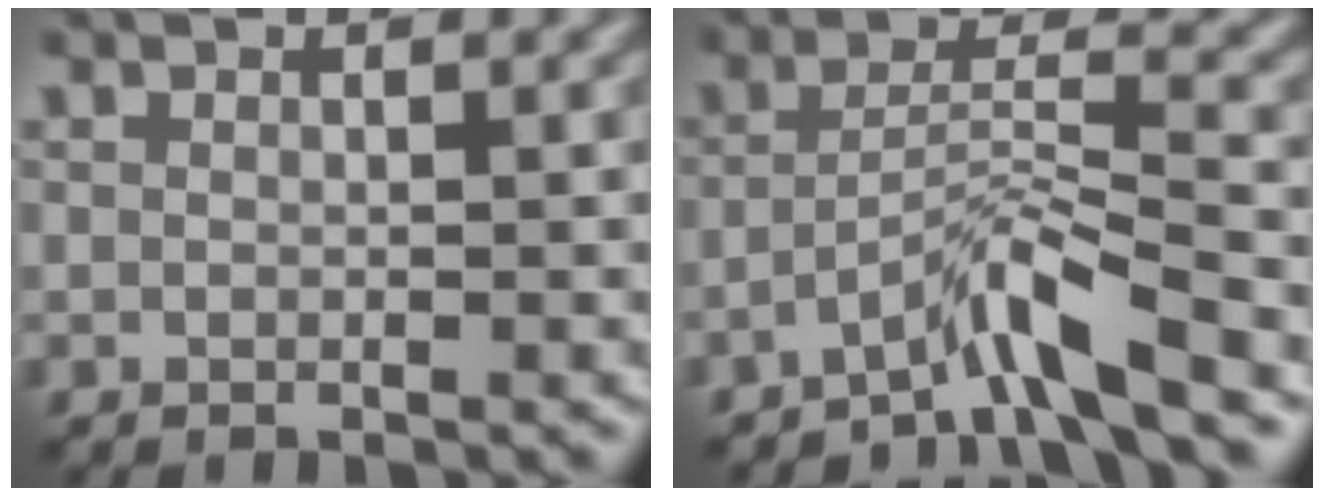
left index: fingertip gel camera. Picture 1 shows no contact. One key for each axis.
{"total": 4.2, "fx": -3.1, "fy": -0.2, "fz": 2.8, "tx": -0.051, "ty": 0.015, "tz": -0.071}